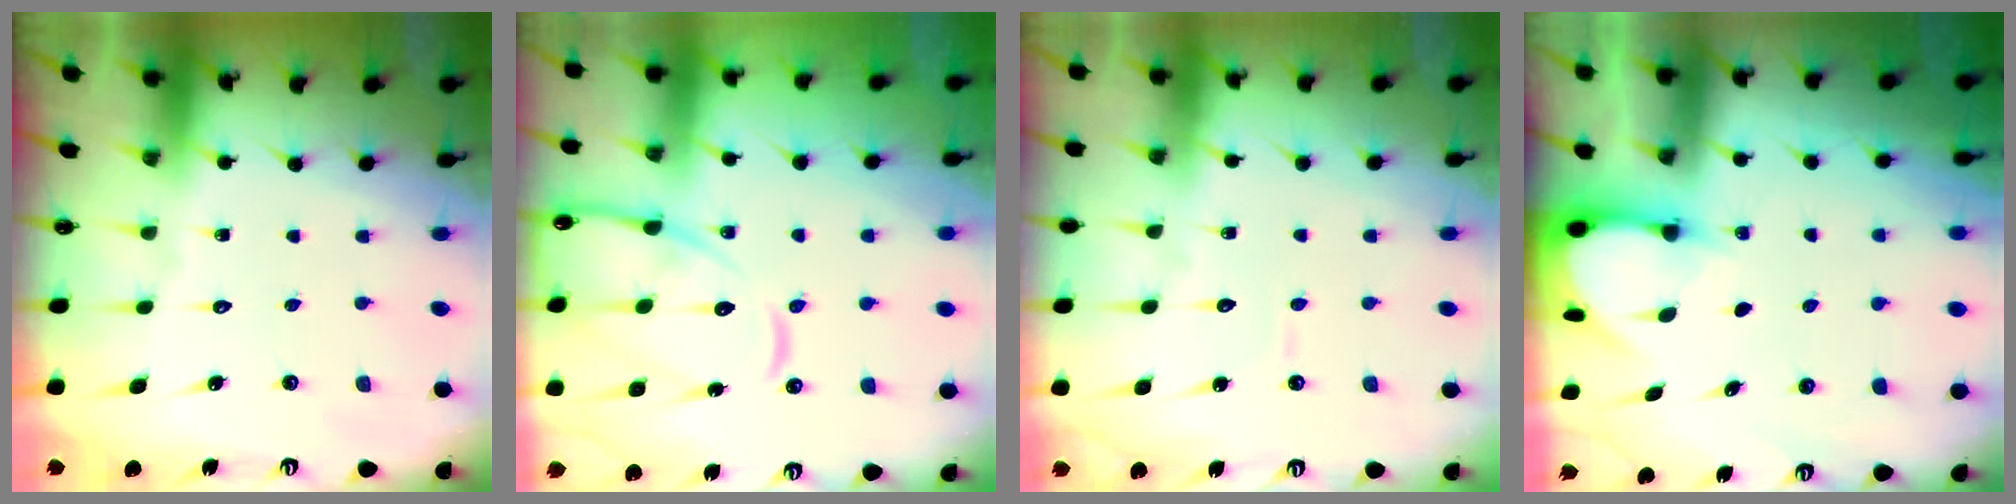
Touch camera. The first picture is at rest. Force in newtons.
{"total": 14.4, "press": 14.3, "slide": 1.4}
{"total": 3.0, "press": 3.0, "slide": 0.4}
{"total": 3.2, "press": 3.2, "slide": 0.4}